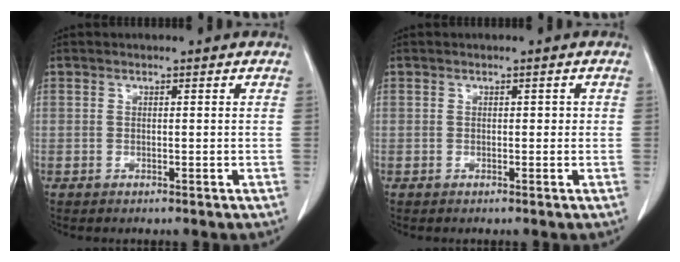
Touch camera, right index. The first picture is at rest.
{"total": 0.8, "force": [0.0, 0.6, 0.5], "torque": [-0.007, 0.009, 0.002]}